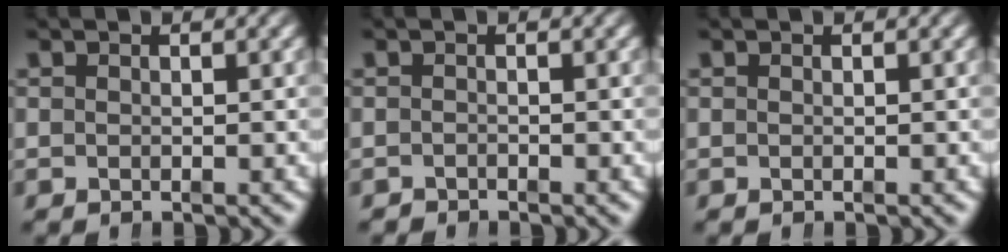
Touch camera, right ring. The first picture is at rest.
{"total": 1.0, "force": [-0.9, -0.3, -0.2], "torque": [0.003, -0.010, -0.011]}
{"total": 0.0}